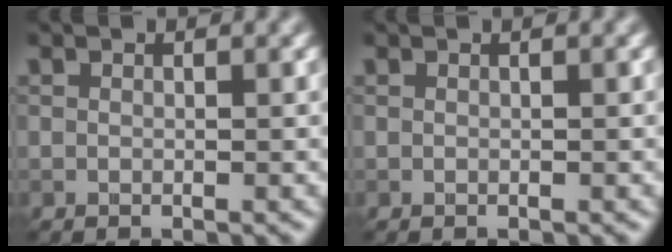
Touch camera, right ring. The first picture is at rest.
{"total": 0.0}